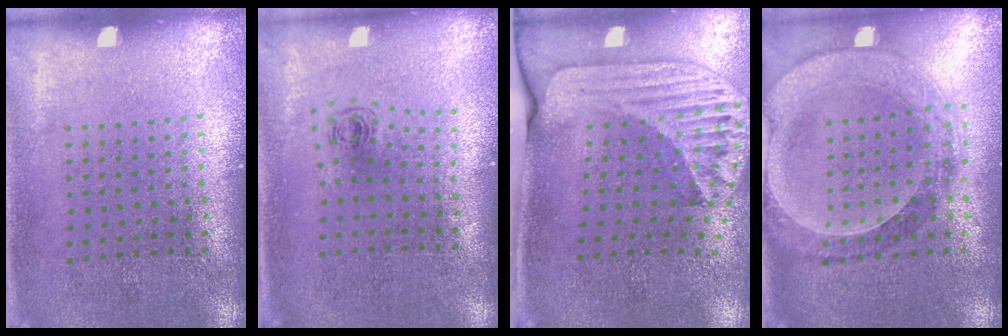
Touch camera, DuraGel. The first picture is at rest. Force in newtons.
{"total": 0.5, "press": 0.4, "slide": 0.4}
{"total": 2.5, "press": 1.8, "slide": 1.8}
{"total": 1.4, "press": 1.4, "slide": 0.3}